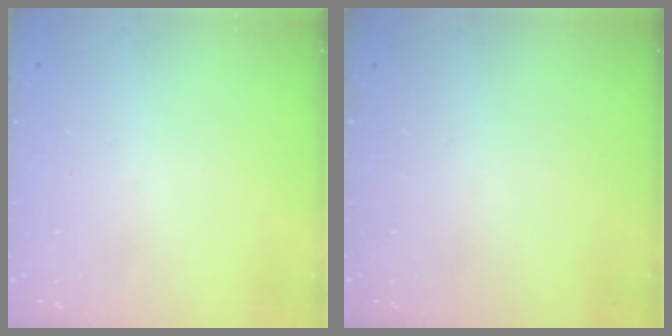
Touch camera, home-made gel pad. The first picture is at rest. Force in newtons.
{"total": 0.0}